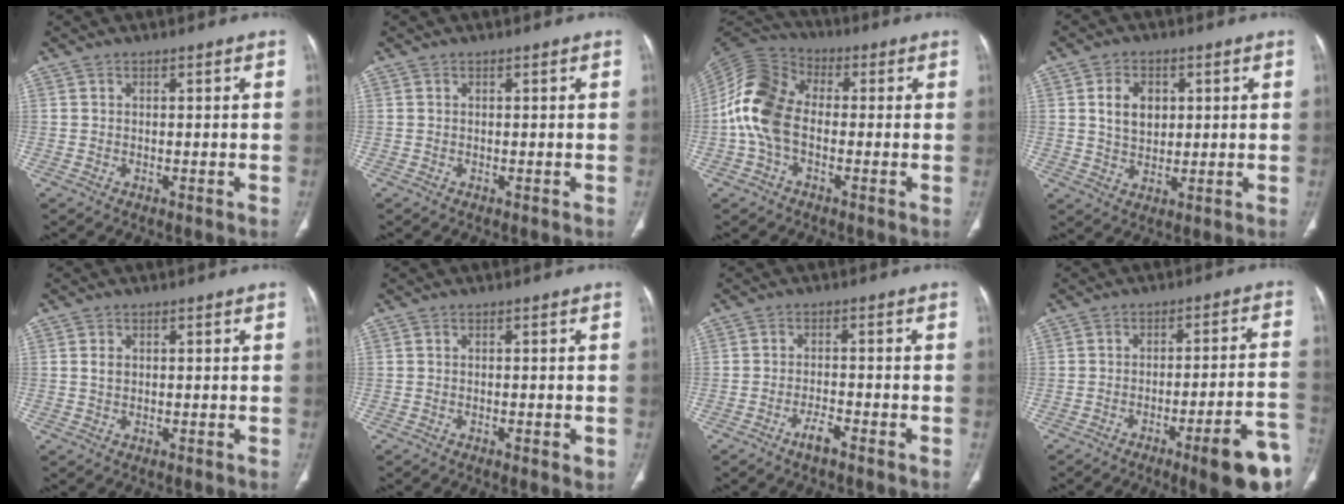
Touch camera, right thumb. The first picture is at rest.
{"total": 0.0}
{"total": 12.9, "force": [-1.2, 8.5, 9.6], "torque": [-0.196, 0.032, -0.035]}
{"total": 6.7, "force": [1.8, 4.8, 4.3], "torque": [-0.048, -0.011, 0.035]}
{"total": 1.4, "force": [0.4, 1.0, 0.9], "torque": [-0.011, 0.000, 0.010]}
{"total": 2.1, "force": [-0.8, 0.7, 1.9], "torque": [-0.024, -0.003, -0.009]}
{"total": 3.1, "force": [-2.3, 0.5, 2.0], "torque": [-0.042, 0.012, -0.044]}
{"total": 14.6, "force": [-7.3, 1.9, 12.5], "torque": [-0.122, 0.039, -0.092]}